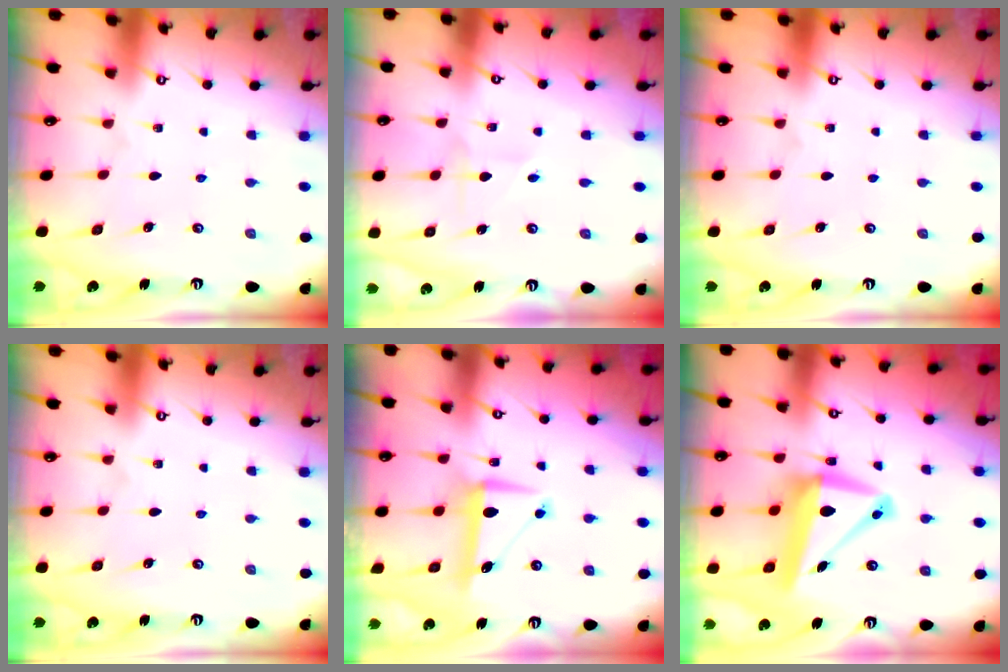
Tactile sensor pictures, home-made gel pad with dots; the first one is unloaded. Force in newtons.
{"total": 2.5, "press": 2.5, "slide": 0.3}
{"total": 0.0}
{"total": 0.0}
{"total": 8.3, "press": 8.2, "slide": 0.3}
{"total": 11.4, "press": 11.0, "slide": 3.0}